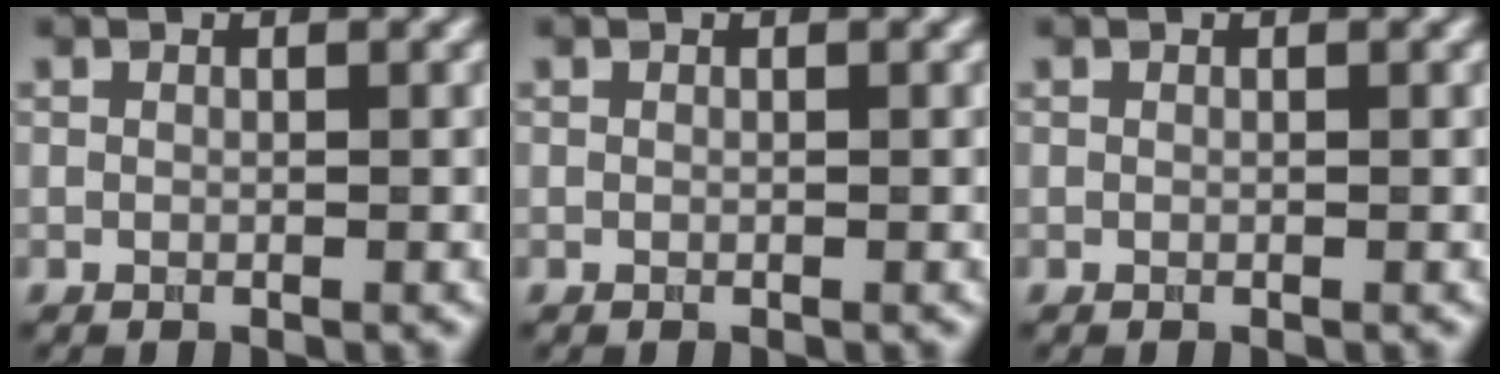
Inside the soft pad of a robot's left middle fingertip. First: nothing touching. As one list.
[{"total": 0.0}, {"total": 0.0}]